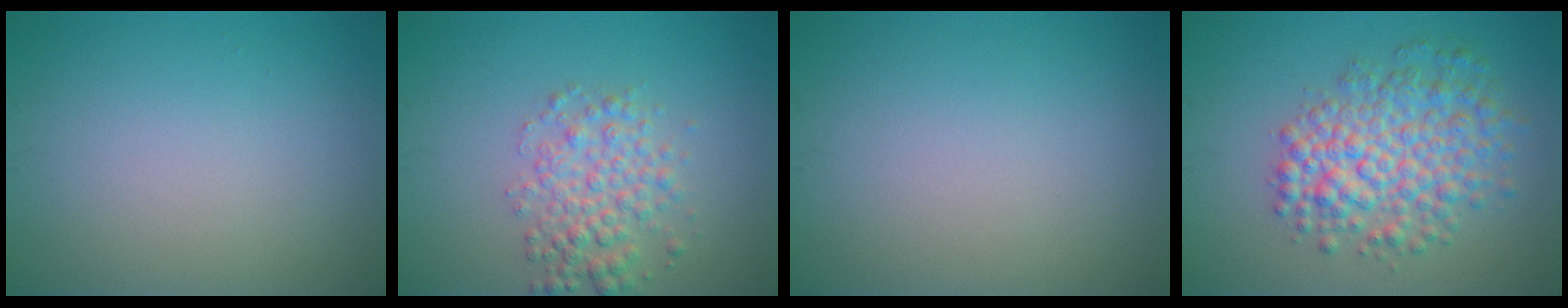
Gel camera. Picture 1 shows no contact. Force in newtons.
{"total": 3.7, "press": 3.7, "slide": 0.1}
{"total": 0.0}
{"total": 6.4, "press": 6.4, "slide": 0.2}